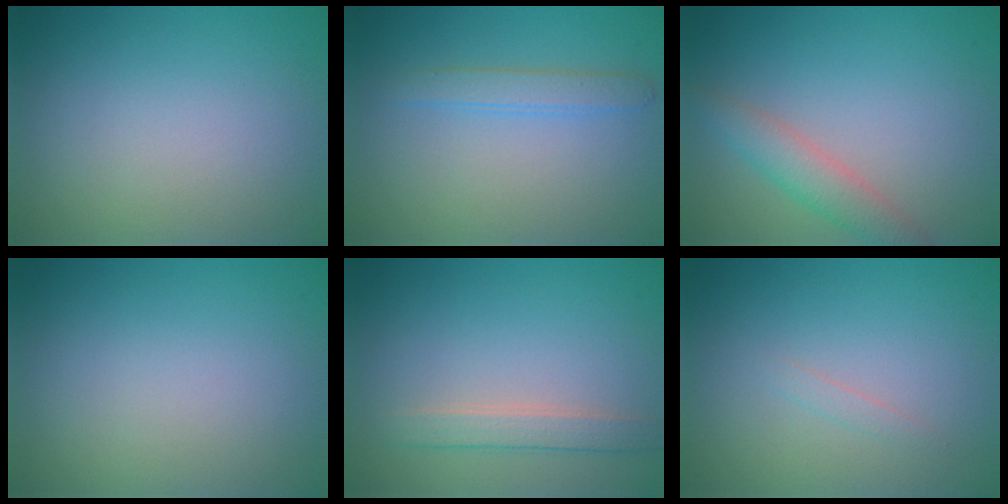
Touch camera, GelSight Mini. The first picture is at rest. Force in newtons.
{"total": 1.8, "press": 1.8, "slide": 0.1}
{"total": 2.9, "press": 2.9, "slide": 0.2}
{"total": 0.0}
{"total": 2.2, "press": 2.2, "slide": 0.1}
{"total": 0.6, "press": 0.6, "slide": 0.0}